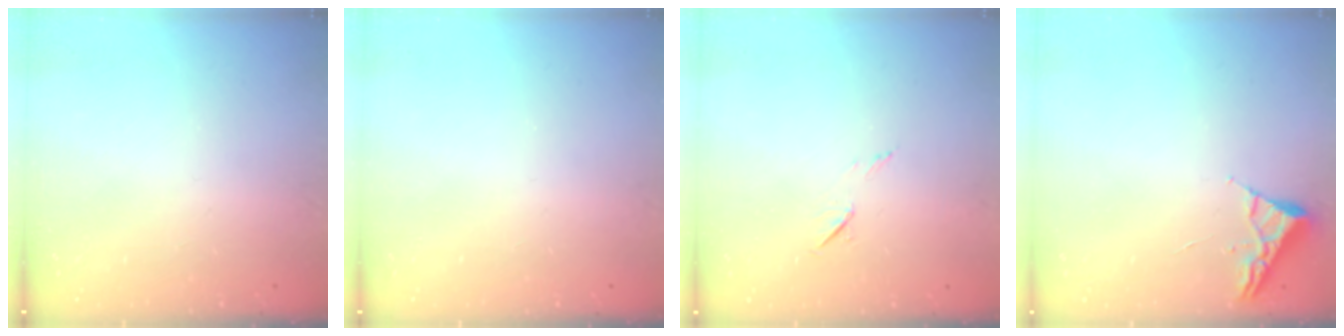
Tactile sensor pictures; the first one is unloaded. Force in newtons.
{"total": 0.0}
{"total": 5.5, "press": 5.3, "slide": 1.5}
{"total": 2.6, "press": 2.6, "slide": 0.3}